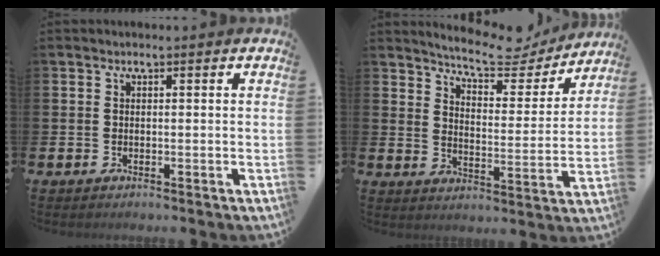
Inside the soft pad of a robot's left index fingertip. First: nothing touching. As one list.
[{"total": 7.8, "force": [7.3, 1.7, 2.2], "torque": [-0.061, -0.047, 0.126]}]